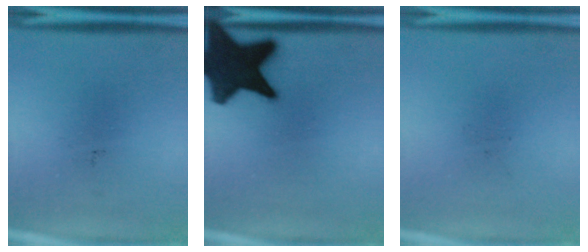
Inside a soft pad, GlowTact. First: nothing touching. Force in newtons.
{"total": 18.0}
{"total": 0.0}